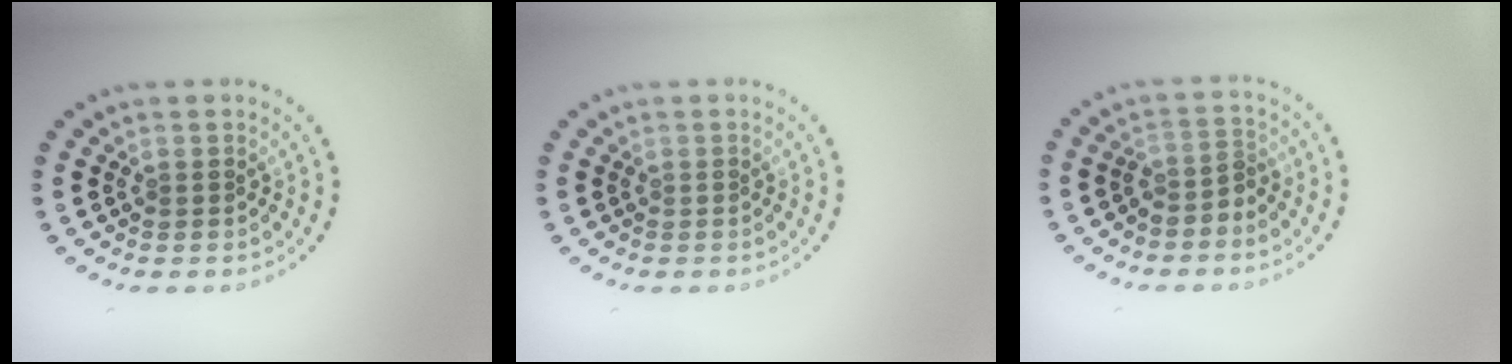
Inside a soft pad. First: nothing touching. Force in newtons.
{"total": 0.0}
{"total": 1.9, "press": 1.5, "slide": 1.2}